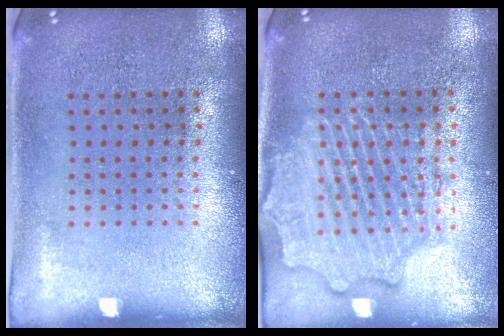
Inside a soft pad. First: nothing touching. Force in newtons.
{"total": 2.3, "press": 2.3, "slide": 0.4}